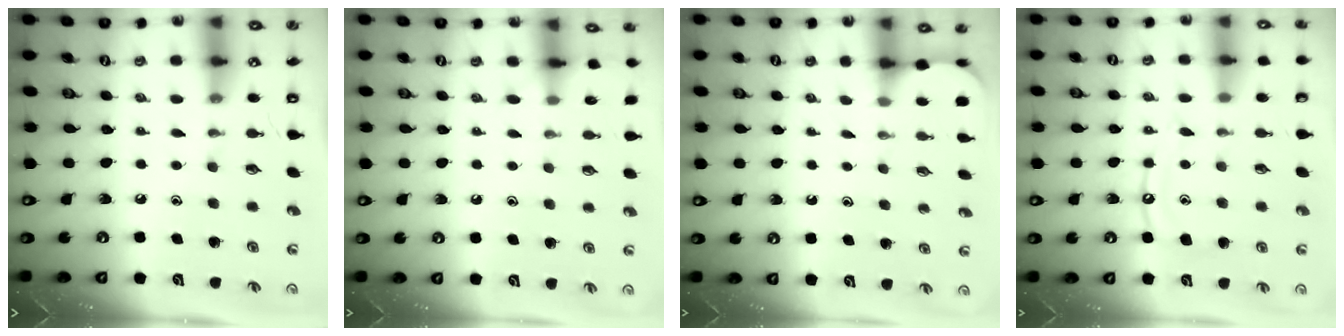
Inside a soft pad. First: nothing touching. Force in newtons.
{"total": 4.8, "press": 4.8, "slide": 0.5}
{"total": 1.4, "press": 1.4, "slide": 0.1}
{"total": 9.1, "press": 9.1, "slide": 0.9}